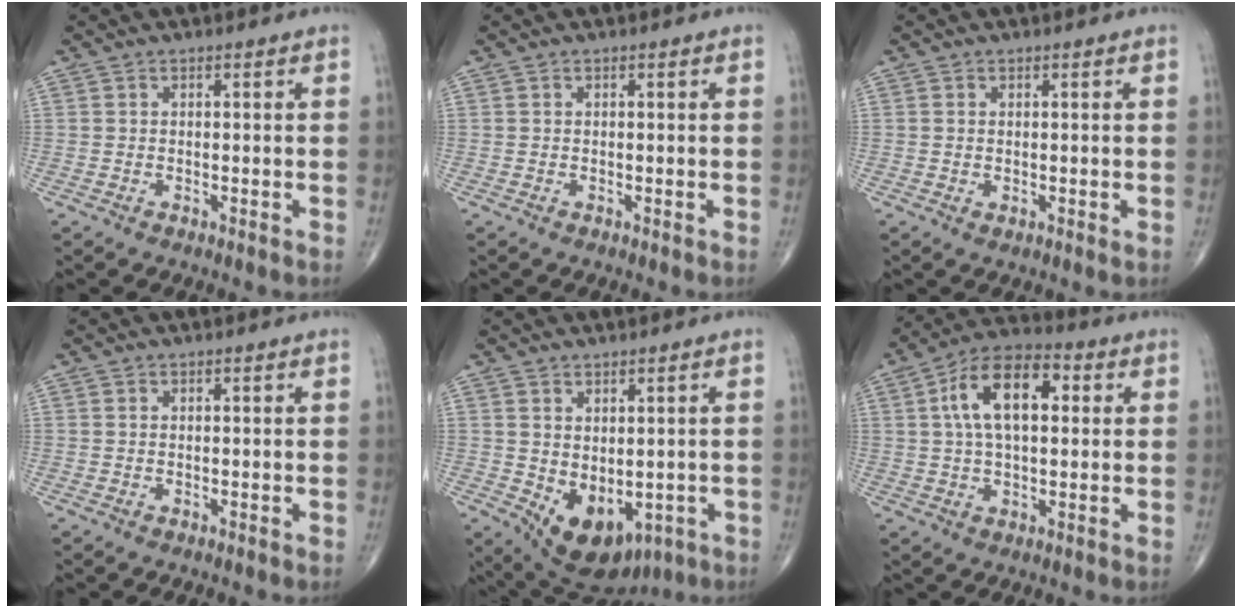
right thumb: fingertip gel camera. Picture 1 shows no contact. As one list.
[{"total": 0.0}, {"total": 1.0, "force": [0.1, 0.6, 0.8], "torque": [-0.016, -0.005, 0.003]}, {"total": 0.0}, {"total": 11.0, "force": [-2.7, 7.0, 8.1], "torque": [-0.098, -0.003, -0.013]}, {"total": 13.4, "force": [2.8, 7.1, 11.0], "torque": [-0.187, 0.024, 0.042]}]